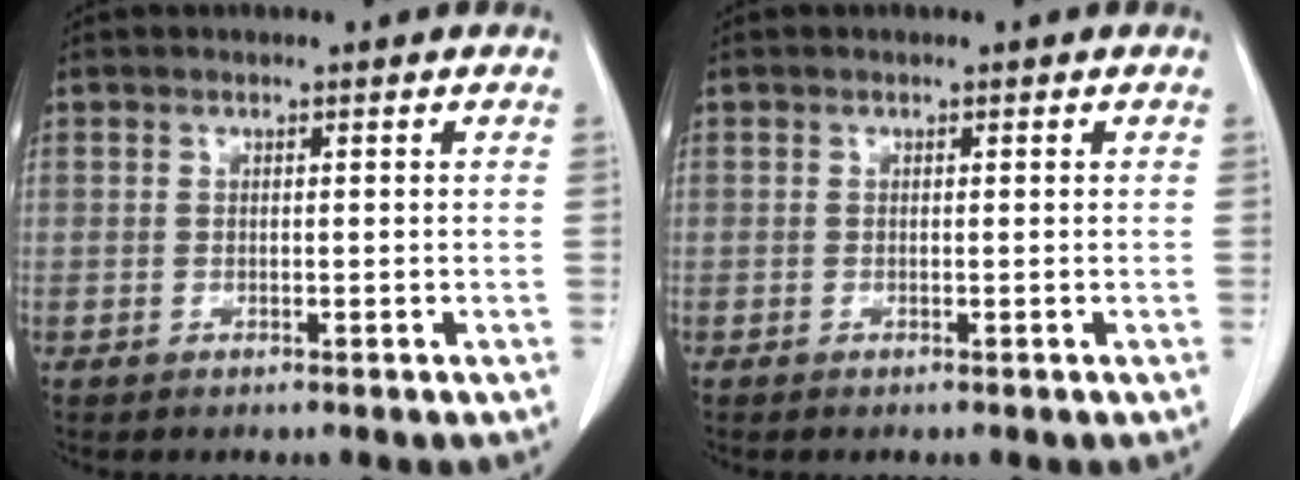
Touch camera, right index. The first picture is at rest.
{"total": 0.0}